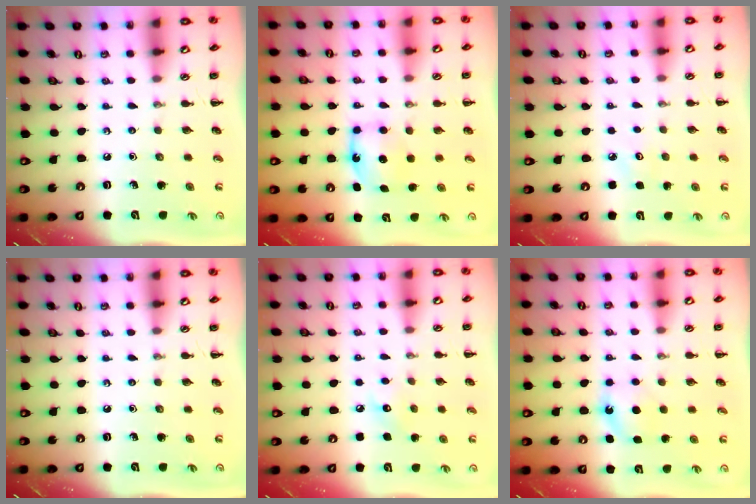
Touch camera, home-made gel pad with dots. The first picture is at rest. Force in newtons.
{"total": 5.7, "press": 5.5, "slide": 1.7}
{"total": 2.8, "press": 2.7, "slide": 0.8}
{"total": 0.0}
{"total": 5.9, "press": 5.7, "slide": 1.2}
{"total": 5.8, "press": 5.4, "slide": 1.9}